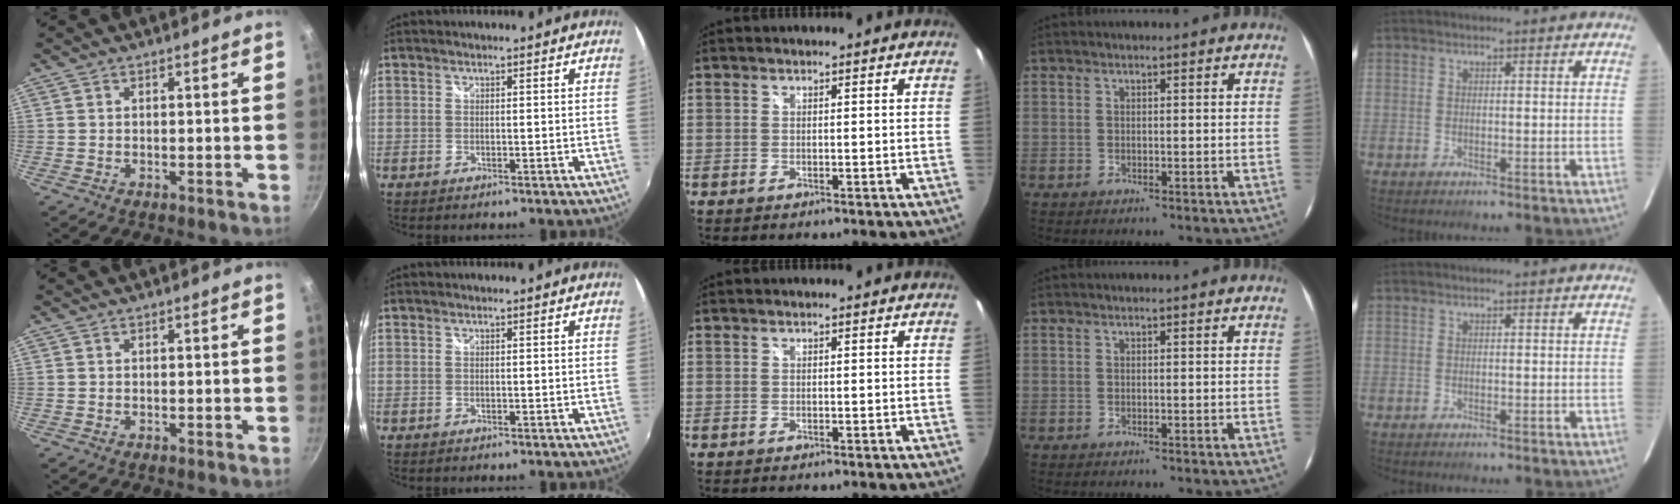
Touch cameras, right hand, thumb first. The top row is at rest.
{}